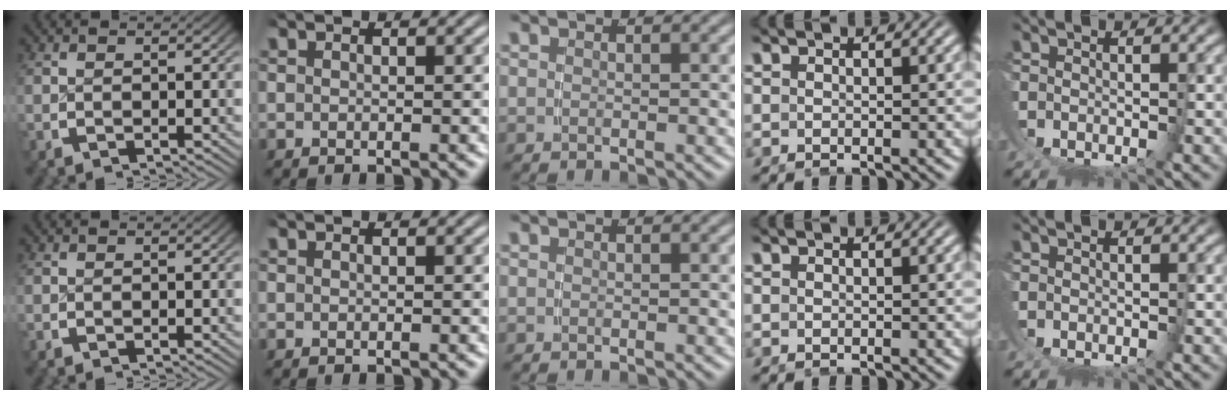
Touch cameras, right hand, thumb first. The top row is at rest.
{}